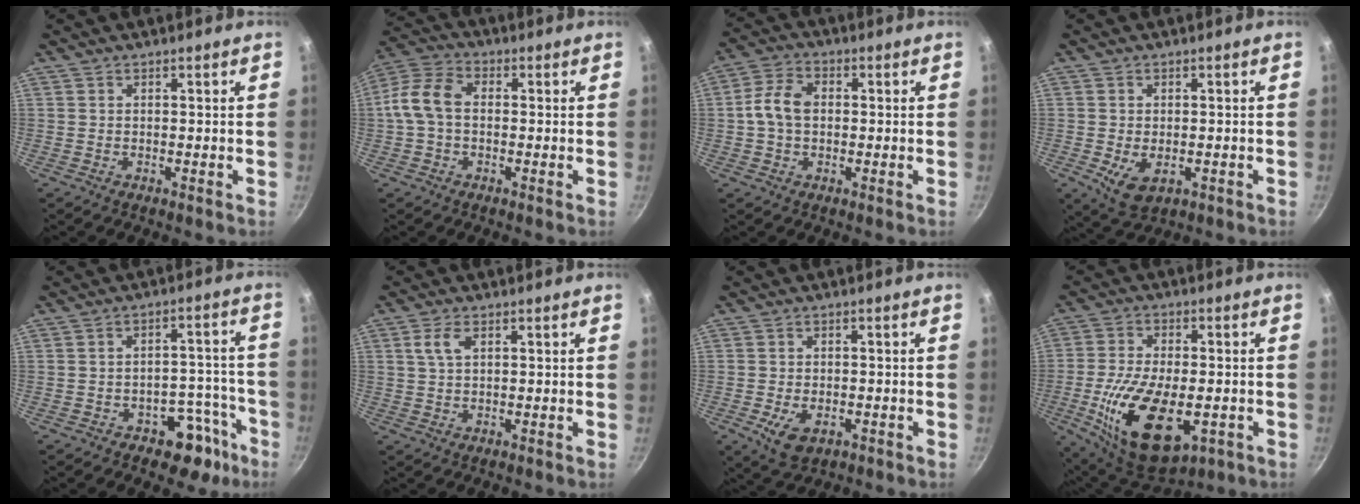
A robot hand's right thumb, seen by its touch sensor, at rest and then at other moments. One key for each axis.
{"total": 8.8, "fx": -0.1, "fy": 5.9, "fz": 6.5, "tx": -0.132, "ty": 0.028, "tz": -0.013}
{"total": 7.2, "fx": 0.1, "fy": 5.2, "fz": 5.1, "tx": -0.095, "ty": 0.019, "tz": -0.003}
{"total": 5.8, "fx": -1.7, "fy": 3.6, "fz": 4.3, "tx": -0.074, "ty": -0.004, "tz": -0.016}
{"total": 9.8, "fx": -5.8, "fy": 5.5, "fz": 5.6, "tx": -0.036, "ty": 0.055, "tz": -0.075}
{"total": 3.5, "fx": 1.3, "fy": 1.7, "fz": 2.7, "tx": -0.061, "ty": 0.006, "tz": 0.028}
{"total": 5.7, "fx": -2.1, "fy": 3.5, "fz": 4.0, "tx": -0.071, "ty": 0.001, "tz": -0.027}
{"total": 19.1, "fx": -5.4, "fy": 9.6, "fz": 15.6, "tx": -0.286, "ty": -0.006, "tz": -0.070}